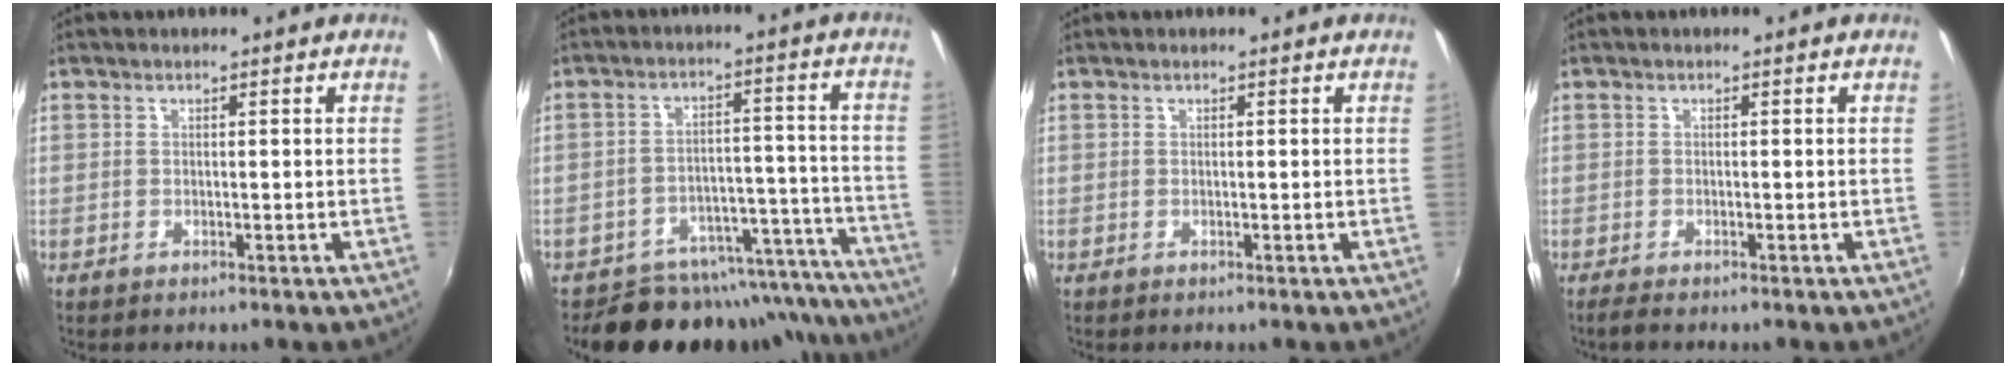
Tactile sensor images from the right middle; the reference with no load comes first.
{"total": 18.9, "force": [-17.3, 6.8, 3.5], "torque": [-0.045, 0.061, -0.218]}
{"total": 0.0}
{"total": 1.6, "force": [-1.3, 0.1, 0.9], "torque": [-0.018, -0.007, -0.024]}